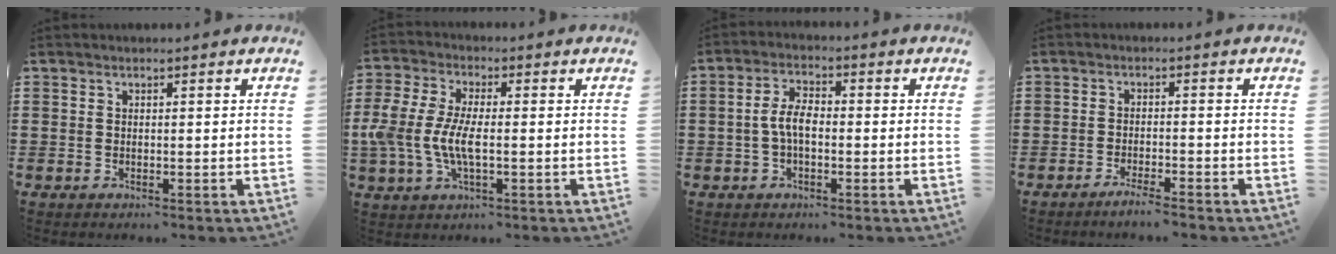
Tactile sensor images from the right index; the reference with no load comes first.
{"total": 7.0, "force": [-1.3, 3.1, 6.1], "torque": [-0.149, -0.006, -0.034]}
{"total": 4.7, "force": [-0.8, 2.1, 4.1], "torque": [-0.094, 0.001, -0.020]}
{"total": 2.5, "force": [-2.2, -0.4, 1.0], "torque": [-0.017, -0.002, -0.041]}